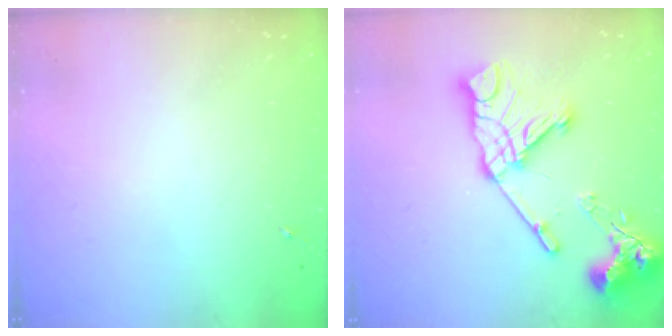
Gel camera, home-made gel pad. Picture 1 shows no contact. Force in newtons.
{"total": 20.1, "press": 20.0, "slide": 2.3}